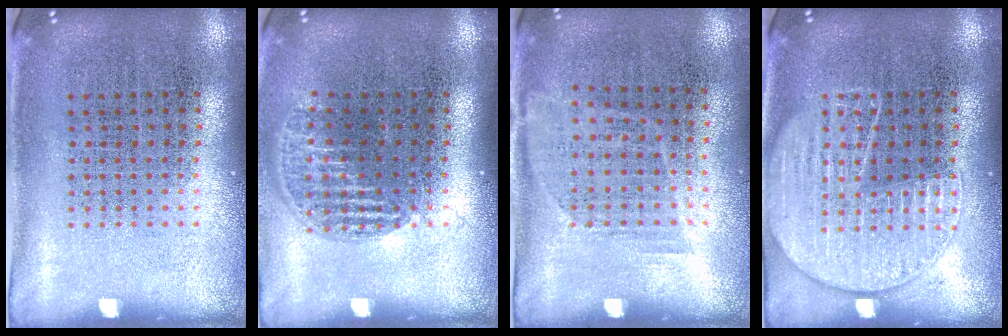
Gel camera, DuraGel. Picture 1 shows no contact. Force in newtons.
{"total": 1.2, "press": 1.0, "slide": 0.5}
{"total": 1.1, "press": 0.8, "slide": 0.7}
{"total": 2.6, "press": 2.6, "slide": 0.3}